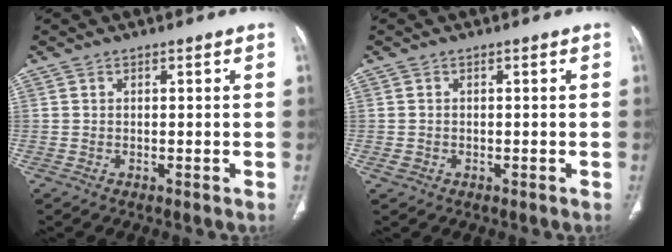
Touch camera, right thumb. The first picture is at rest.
{"total": 1.2, "force": [-0.3, 1.0, 0.5], "torque": [-0.012, 0.005, -0.003]}